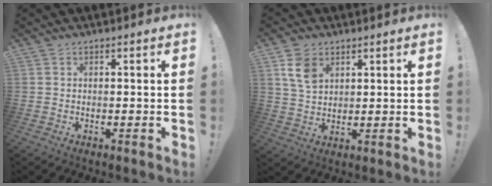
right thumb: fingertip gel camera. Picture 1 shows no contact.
{"total": 7.9, "force": [3.7, 5.2, 4.5], "torque": [-0.073, -0.007, 0.073]}